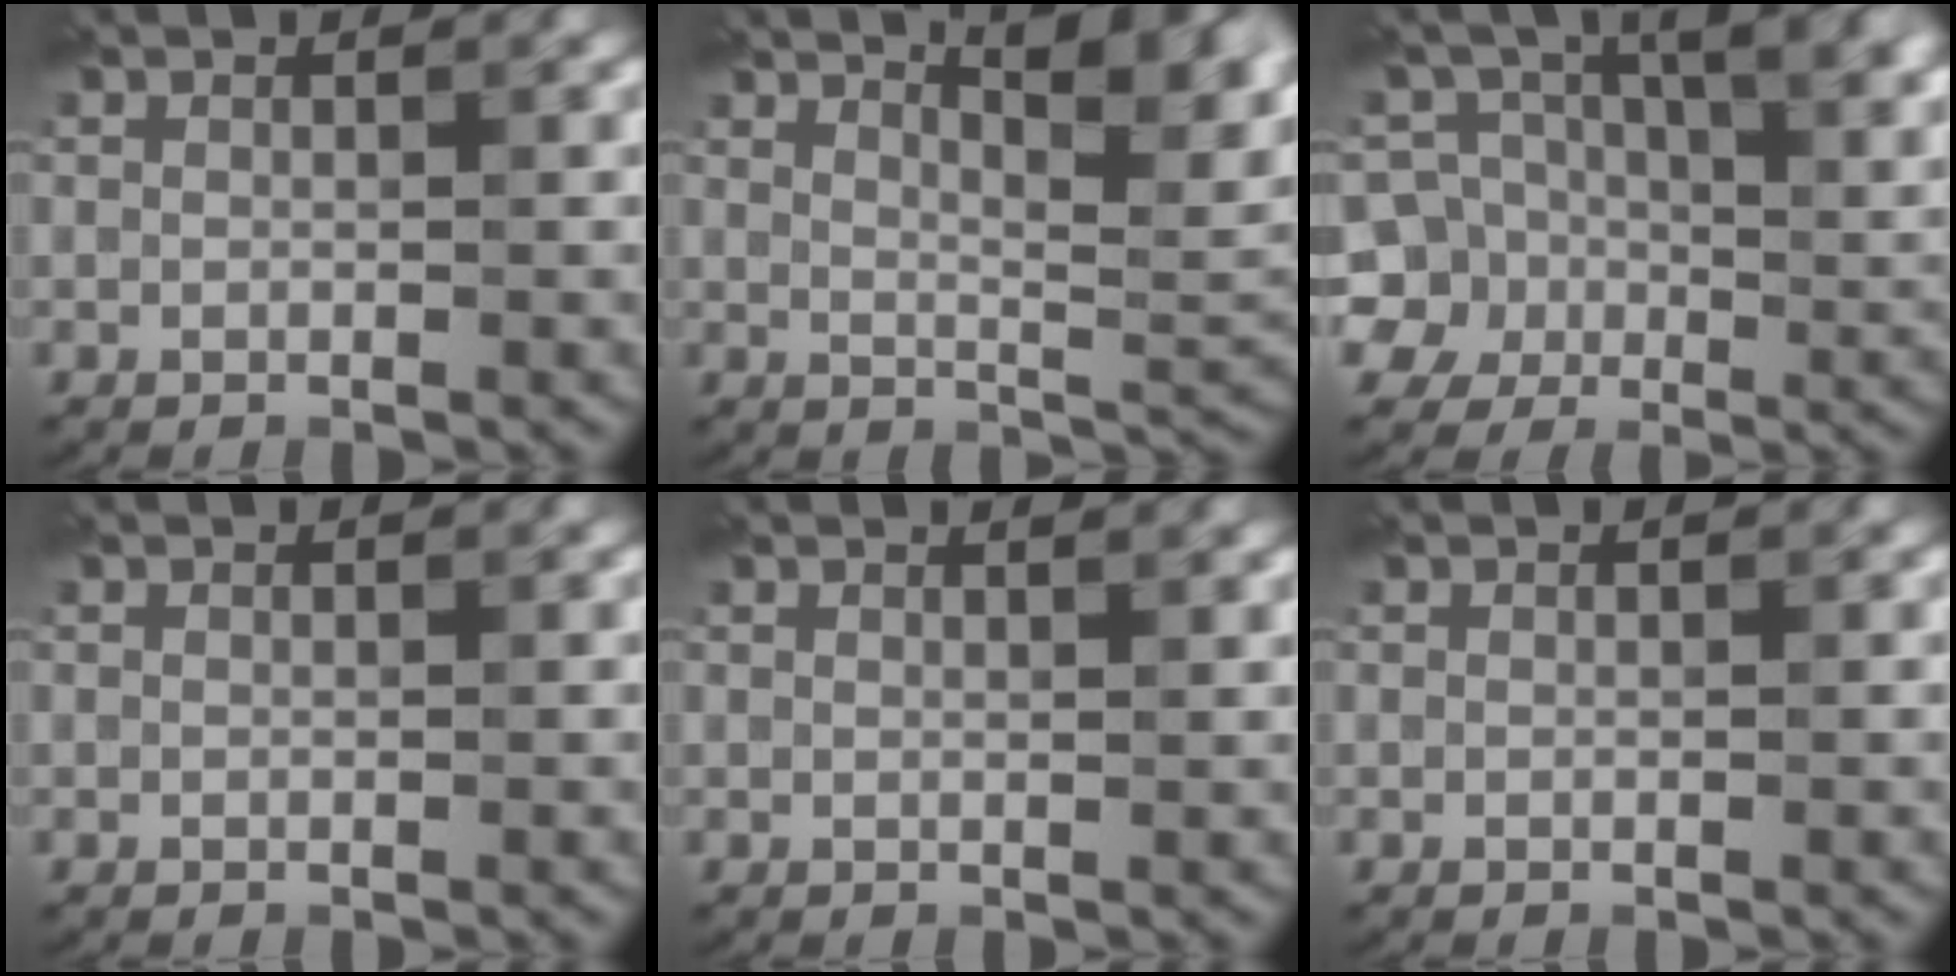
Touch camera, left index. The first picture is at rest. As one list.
[{"total": 8.4, "force": [5.0, 2.2, 6.4], "torque": [-0.066, 0.019, 0.081]}, {"total": 10.0, "force": [1.5, 8.4, 5.2], "torque": [-0.069, 0.016, -0.003]}, {"total": 0.0}, {"total": 1.5, "force": [1.3, 0.4, 0.7], "torque": [-0.003, 0.002, 0.010]}, {"total": 0.0}]